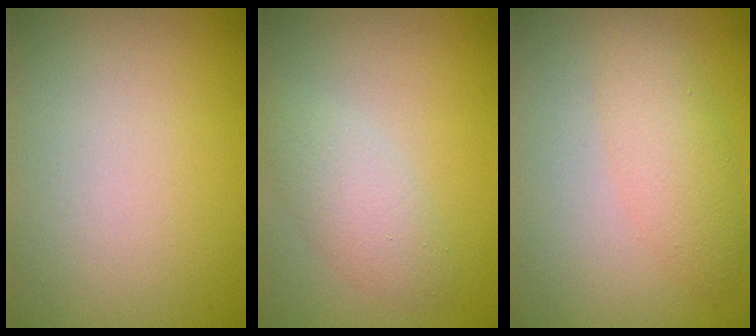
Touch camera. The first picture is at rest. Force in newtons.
{"total": 2.6, "press": 2.6, "slide": 0.2}
{"total": 3.0, "press": 3.0, "slide": 0.0}